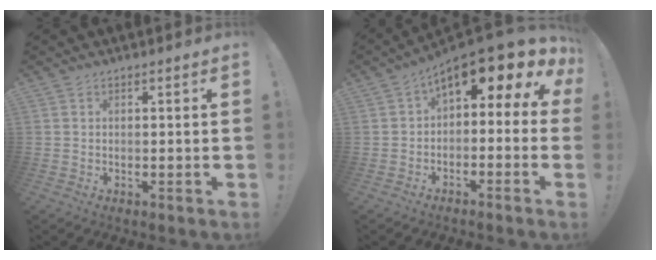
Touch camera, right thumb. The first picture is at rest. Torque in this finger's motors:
{"motor_torque": [2.53, 2.44, 0.30, 0.02, 0.37]}